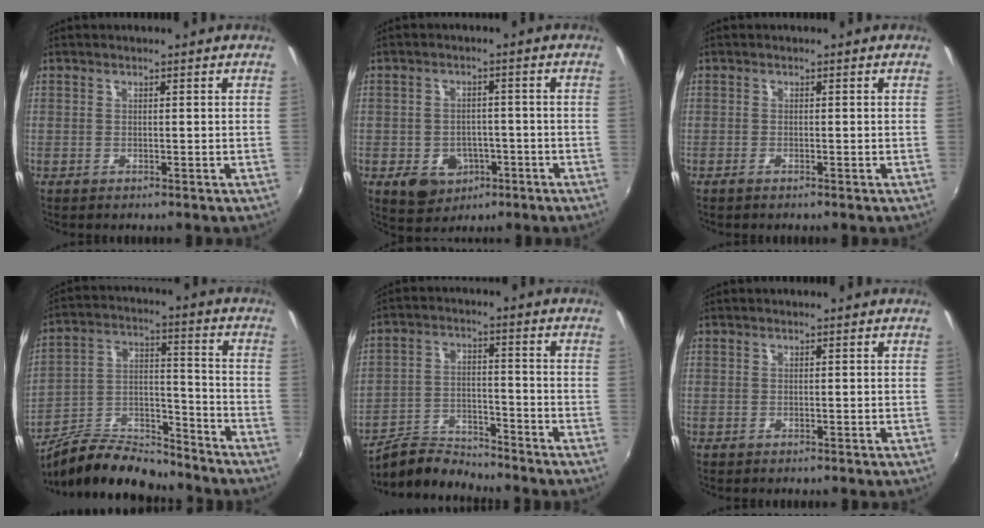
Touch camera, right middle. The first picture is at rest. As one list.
[{"total": 7.9, "force": [-3.4, 6.2, 3.6], "torque": [-0.081, 0.004, -0.034]}, {"total": 0.7, "force": [-0.6, 0.1, 0.4], "torque": [-0.009, -0.002, -0.013]}, {"total": 13.6, "force": [-11.4, 5.2, 5.3], "torque": [-0.107, 0.023, -0.194]}, {"total": 7.5, "force": [-7.4, 1.6, 0.2], "torque": [-0.018, 0.014, -0.134]}, {"total": 0.0}]